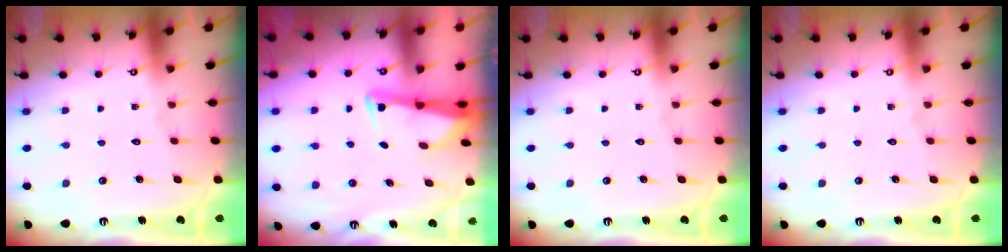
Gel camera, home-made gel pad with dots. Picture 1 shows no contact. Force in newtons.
{"total": 2.5, "press": 2.5, "slide": 0.5}
{"total": 0.0}
{"total": 0.0}